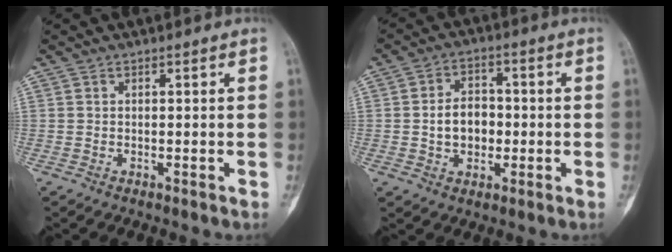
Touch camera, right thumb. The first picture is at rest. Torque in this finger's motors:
{"motor_torque": [-0.44, 0.41, 0.35, -0.35, 0.06]}